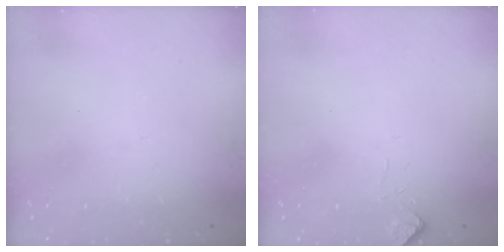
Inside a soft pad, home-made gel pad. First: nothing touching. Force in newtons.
{"total": 2.7, "press": 2.6, "slide": 0.6}